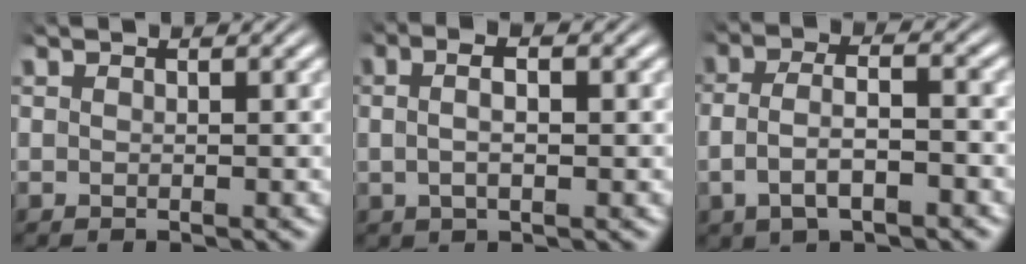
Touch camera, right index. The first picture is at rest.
{"total": 3.4, "force": [0.6, 1.4, 3.1], "torque": [-0.052, 0.009, 0.005]}
{"total": 4.9, "force": [-1.4, 2.9, 3.7], "torque": [-0.065, -0.003, -0.023]}